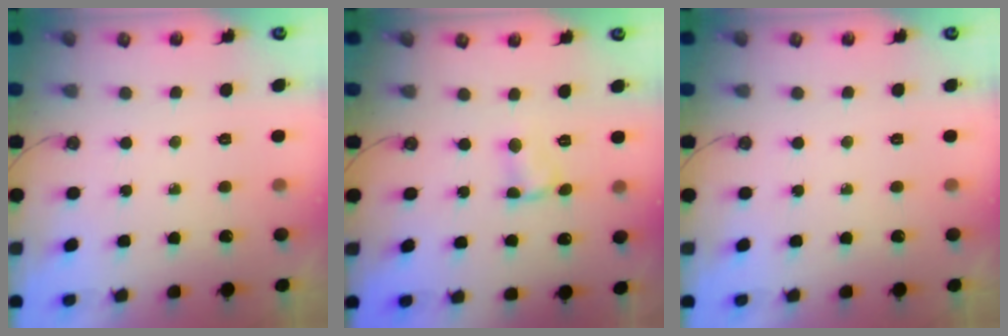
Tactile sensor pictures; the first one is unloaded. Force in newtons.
{"total": 1.8, "press": 1.8, "slide": 0.3}
{"total": 0.0}